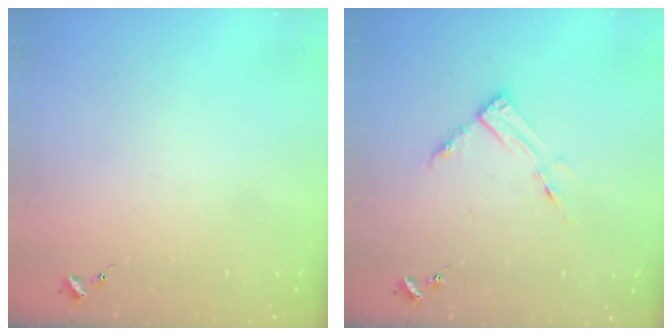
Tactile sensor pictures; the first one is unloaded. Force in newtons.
{"total": 7.4, "press": 7.4, "slide": 0.6}